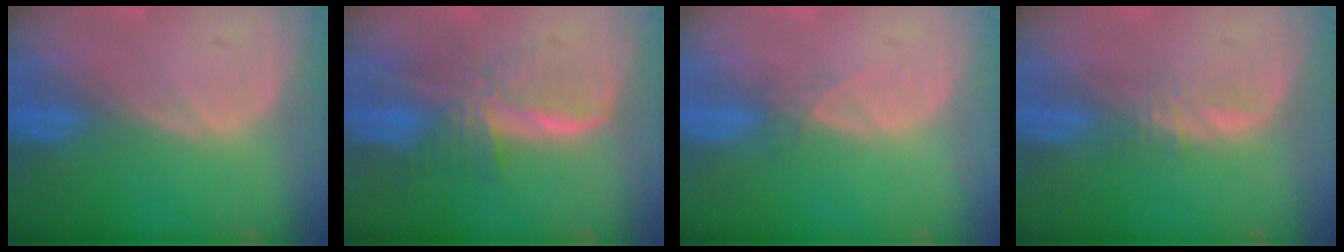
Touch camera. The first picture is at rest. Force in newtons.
{"total": 7.9, "press": 6.8, "slide": 3.9}
{"total": 1.1, "press": 1.1, "slide": 0.2}
{"total": 2.2, "press": 2.1, "slide": 0.2}